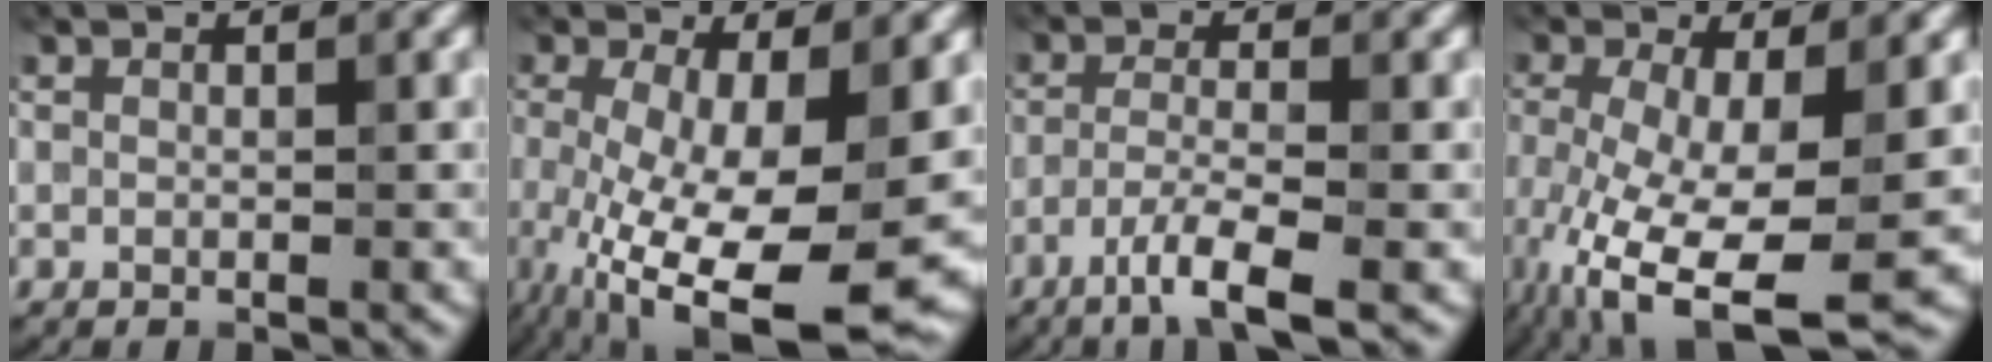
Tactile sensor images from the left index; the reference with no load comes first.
{"total": 13.9, "force": [-4.3, 4.6, 12.4], "torque": [-0.214, -0.033, -0.065]}
{"total": 4.1, "force": [-2.3, 0.5, 3.4], "torque": [-0.065, 0.002, -0.054]}
{"total": 11.4, "force": [-4.1, 4.1, 9.8], "torque": [-0.191, -0.033, -0.067]}